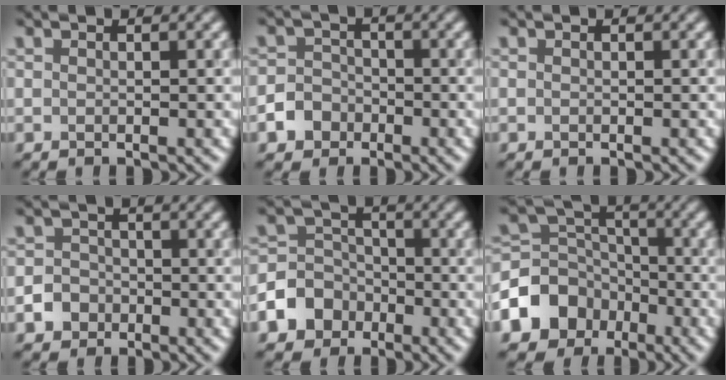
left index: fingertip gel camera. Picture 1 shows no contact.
{"total": 3.7, "force": [-2.1, 2.9, 0.9], "torque": [0.002, -0.006, -0.045]}
{"total": 0.0}
{"total": 2.7, "force": [-1.1, 2.3, 0.8], "torque": [0.003, 0.000, -0.025]}
{"total": 7.1, "force": [-3.5, 6.0, 1.6], "torque": [-0.023, -0.006, -0.088]}
{"total": 7.8, "force": [-4.0, 6.3, 2.5], "torque": [-0.041, 0.008, -0.096]}